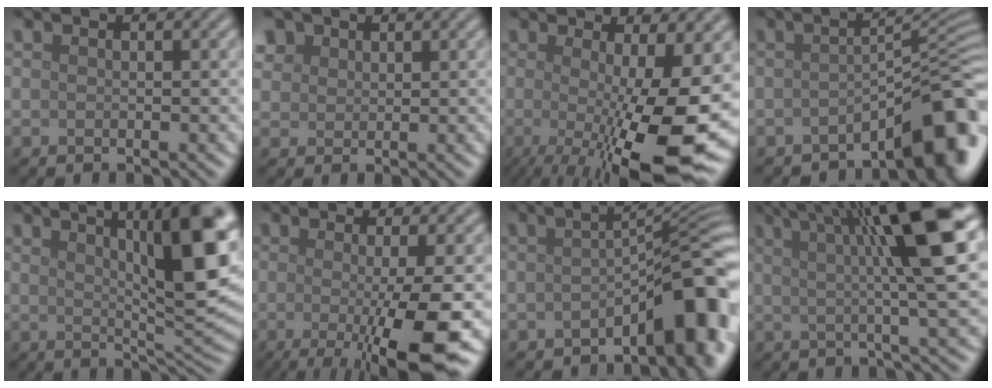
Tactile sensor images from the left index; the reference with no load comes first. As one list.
[{"total": 3.0, "force": [1.8, 2.2, 1.0], "torque": [-0.035, 0.004, 0.037]}, {"total": 14.3, "force": [-2.6, 3.8, 13.5], "torque": [-0.178, -0.018, -0.036]}, {"total": 8.0, "force": [-4.4, 2.1, 6.4], "torque": [-0.065, 0.010, -0.072]}, {"total": 13.0, "force": [4.8, 3.5, 11.6], "torque": [-0.132, 0.013, 0.070]}, {"total": 10.0, "force": [-2.2, 2.2, 9.5], "torque": [-0.122, -0.020, -0.036]}, {"total": 7.7, "force": [-3.3, 2.3, 6.6], "torque": [-0.067, 0.017, -0.055]}, {"total": 11.5, "force": [3.7, 1.9, 10.7], "torque": [-0.126, 0.019, 0.048]}]